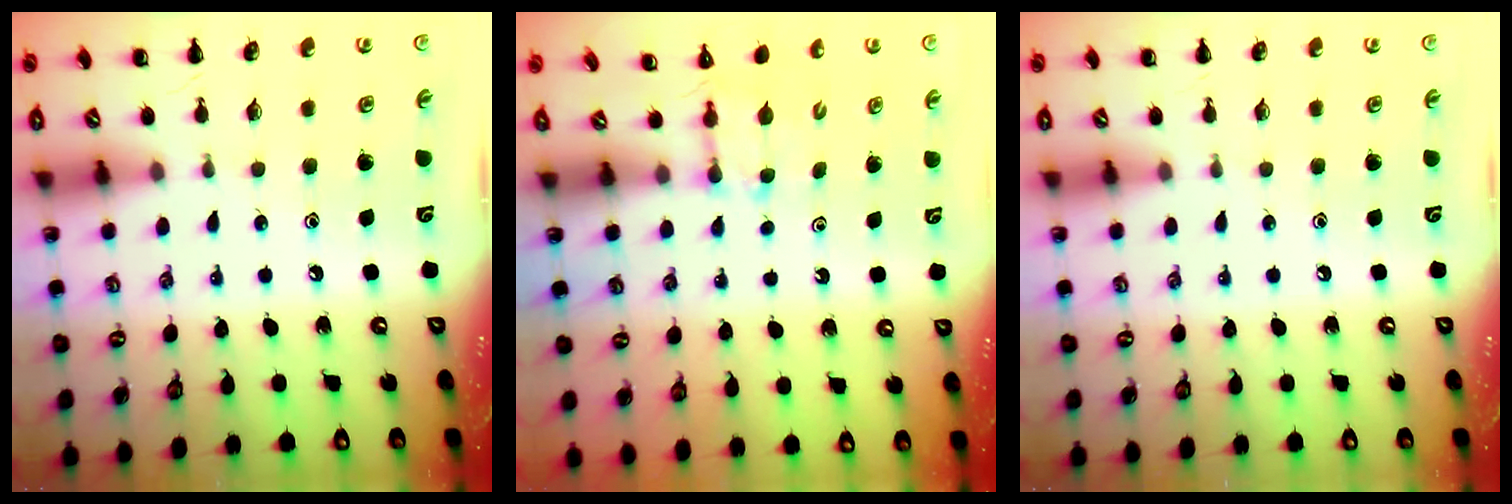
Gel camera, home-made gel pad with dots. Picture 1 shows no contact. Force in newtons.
{"total": 2.6, "press": 2.4, "slide": 1.0}
{"total": 0.0}